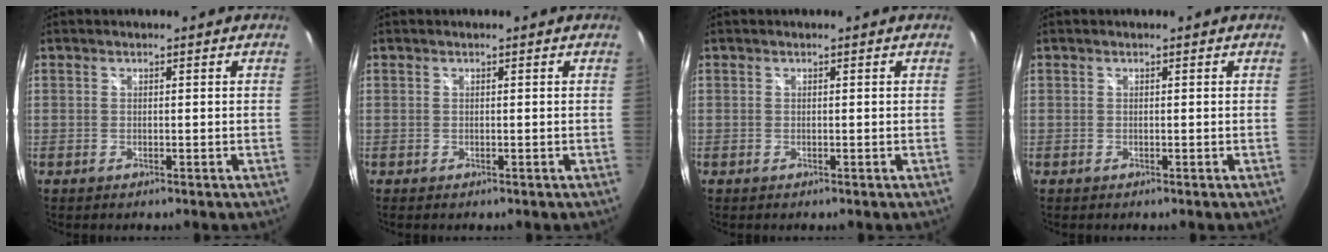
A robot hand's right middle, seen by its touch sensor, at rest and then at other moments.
{"total": 0.0}
{"total": 0.0}
{"total": 0.0}